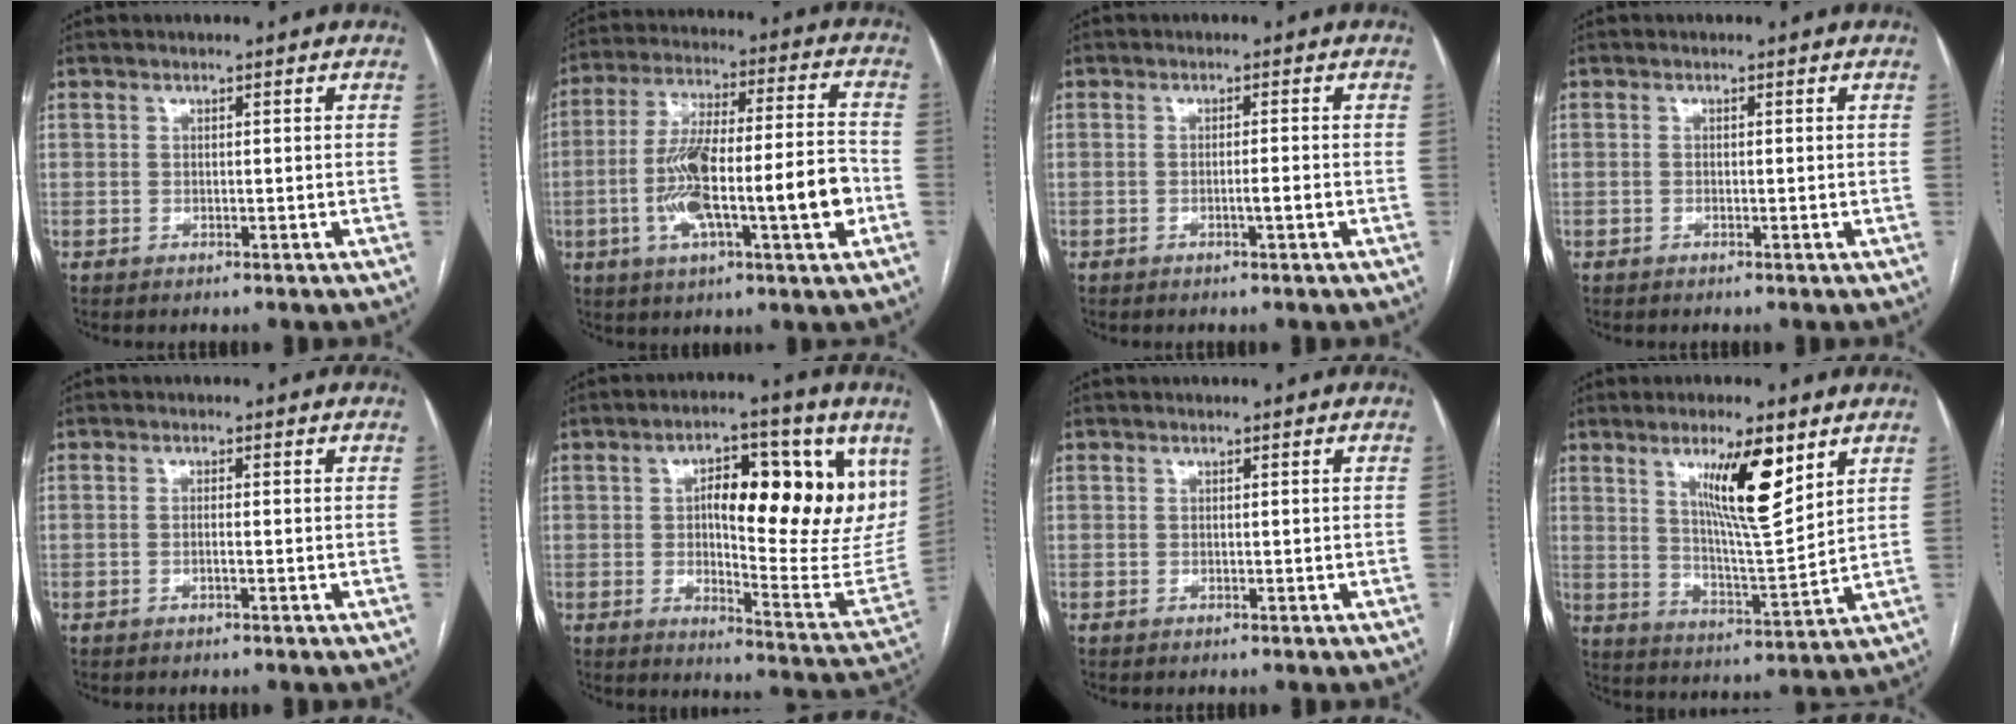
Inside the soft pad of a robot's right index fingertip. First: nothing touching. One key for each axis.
{"total": 17.6, "fx": -4.2, "fy": 2.8, "fz": 16.9, "tx": -0.299, "ty": 0.014, "tz": -0.066}
{"total": 1.7, "fx": -0.7, "fy": -0.1, "fz": 1.5, "tx": -0.025, "ty": 0.000, "tz": -0.011}
{"total": 0.5, "fx": -0.1, "fy": 0.1, "fz": 0.5, "tx": -0.009, "ty": -0.001, "tz": 0.000}
{"total": 1.0, "fx": -0.3, "fy": 0.0, "fz": 0.9, "tx": -0.017, "ty": 0.001, "tz": -0.005}
{"total": 20.6, "fx": 7.2, "fy": 6.5, "fz": 18.2, "tx": -0.243, "ty": 0.013, "tz": 0.108}
{"total": 0.0}
{"total": 11.5, "fx": 6.0, "fy": 1.3, "fz": 9.7, "tx": -0.168, "ty": -0.009, "tz": 0.106}